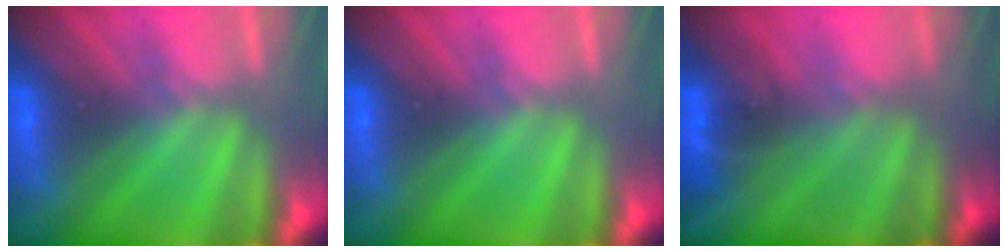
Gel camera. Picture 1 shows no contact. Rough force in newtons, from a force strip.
{"total": 0.0}
{"total": 1.3}